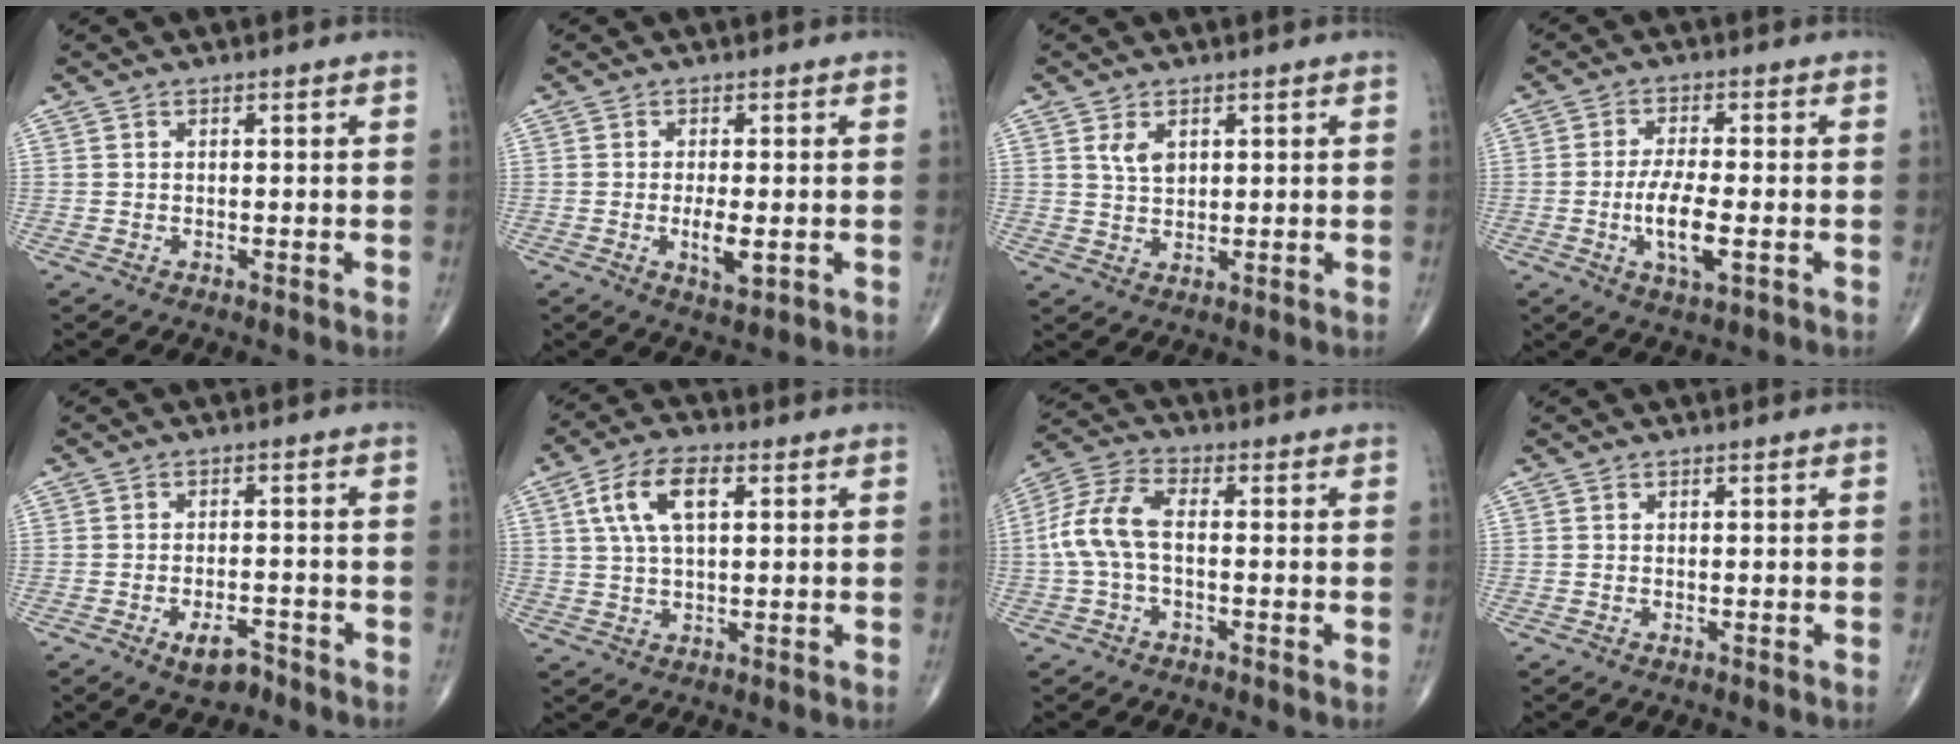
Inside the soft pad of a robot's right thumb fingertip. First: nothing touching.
{"total": 4.5, "force": [-1.0, 1.6, 4.1], "torque": [-0.073, -0.009, -0.015]}
{"total": 3.7, "force": [1.5, 2.4, 2.5], "torque": [-0.036, -0.010, 0.031]}
{"total": 7.9, "force": [-1.9, 2.5, 7.2], "torque": [-0.141, -0.001, -0.035]}
{"total": 4.6, "force": [-2.9, 2.1, 2.9], "torque": [-0.043, 0.014, -0.046]}
{"total": 9.5, "force": [2.9, 4.6, 7.8], "torque": [-0.150, 0.011, 0.050]}
{"total": 8.8, "force": [-0.8, 4.5, 7.5], "torque": [-0.169, 0.028, -0.023]}
{"total": 0.0}